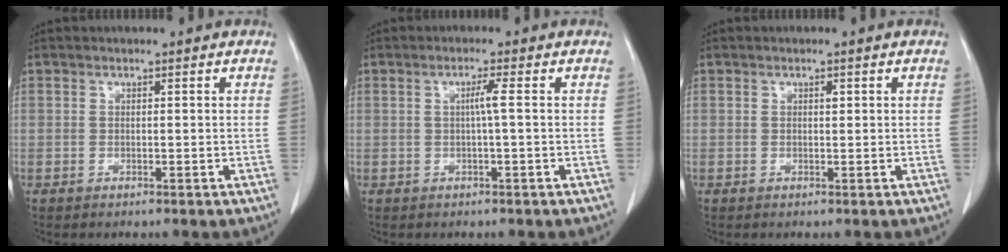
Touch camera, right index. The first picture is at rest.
{"total": 2.0, "force": [0.0, -0.5, 1.9], "torque": [-0.034, 0.002, 0.000]}
{"total": 0.6, "force": [0.2, 0.3, 0.5], "torque": [-0.010, -0.001, 0.003]}